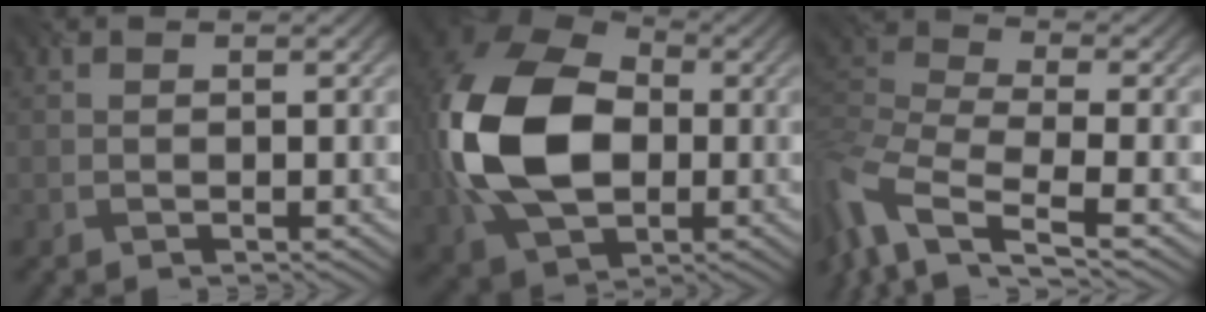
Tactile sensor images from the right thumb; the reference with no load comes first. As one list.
[{"total": 15.5, "force": [-0.9, 10.8, 11.1], "torque": [-0.271, -0.015, -0.019]}, {"total": 10.7, "force": [-5.8, 4.2, 7.9], "torque": [-0.189, -0.019, -0.118]}]